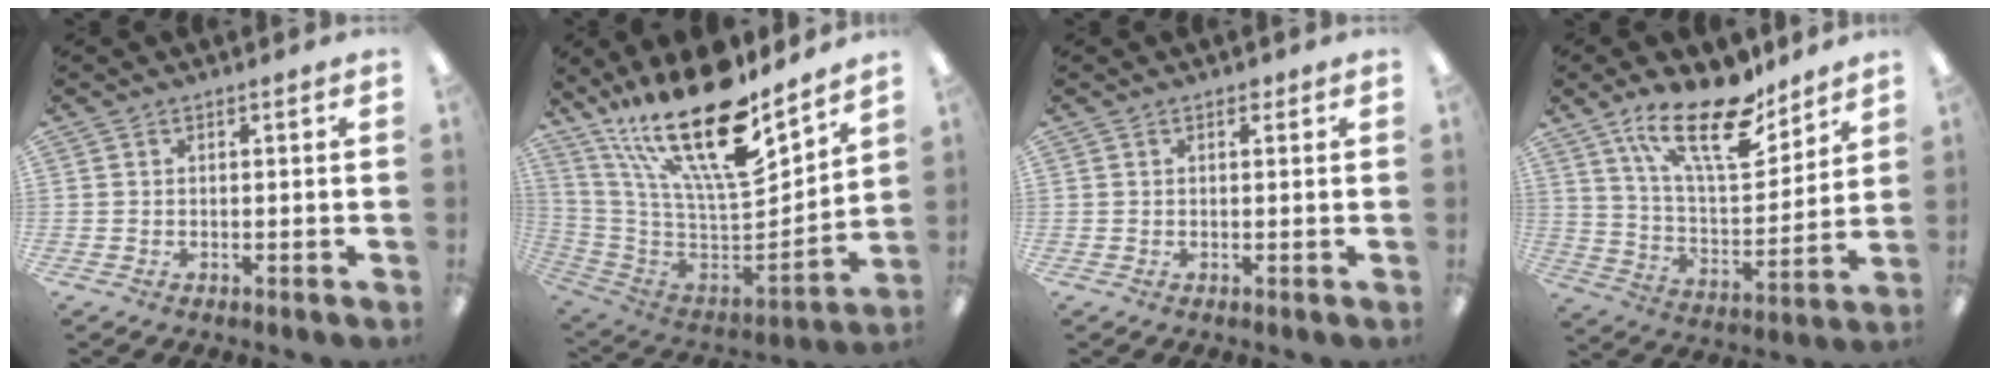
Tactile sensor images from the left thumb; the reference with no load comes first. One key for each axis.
{"total": 27.6, "fx": 17.6, "fy": 9.4, "fz": 19.0, "tx": -0.356, "ty": -0.128, "tz": 0.305}
{"total": 1.2, "fx": 0.8, "fy": 0.7, "fz": 0.6, "tx": -0.005, "ty": -0.002, "tz": 0.013}
{"total": 21.2, "fx": 14.2, "fy": 8.3, "fz": 13.5, "tx": -0.222, "ty": -0.078, "tz": 0.240}